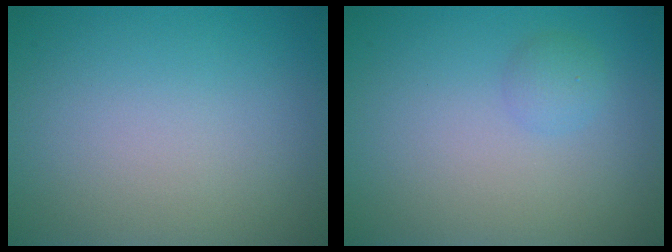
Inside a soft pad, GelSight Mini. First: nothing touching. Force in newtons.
{"total": 1.2, "press": 1.2, "slide": 0.1}